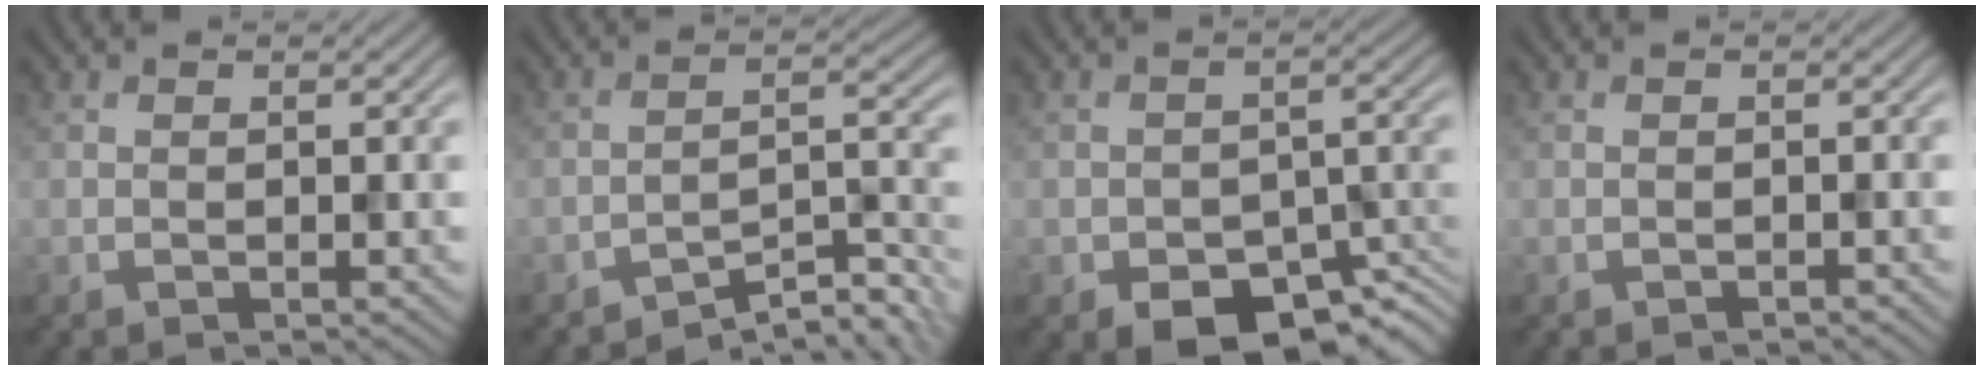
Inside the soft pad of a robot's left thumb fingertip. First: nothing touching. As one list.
[{"total": 6.8, "force": [-5.4, 1.9, 3.8], "torque": [-0.048, 0.006, -0.093]}, {"total": 8.5, "force": [-5.4, 4.3, 5.0], "torque": [-0.063, -0.019, -0.081]}, {"total": 0.6, "force": [-0.6, 0.1, 0.1], "torque": [-0.001, 0.000, -0.011]}]